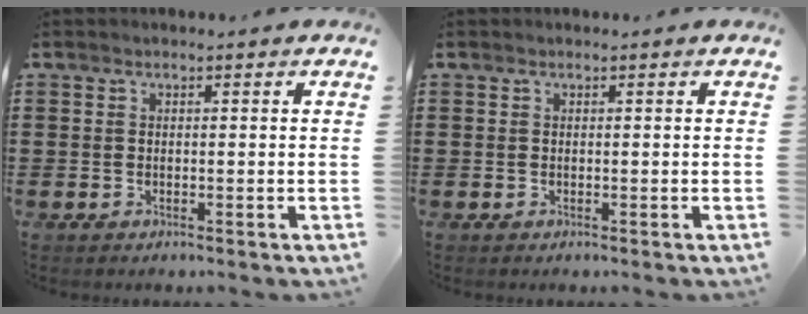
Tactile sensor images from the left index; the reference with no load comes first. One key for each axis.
{"total": 0.0}